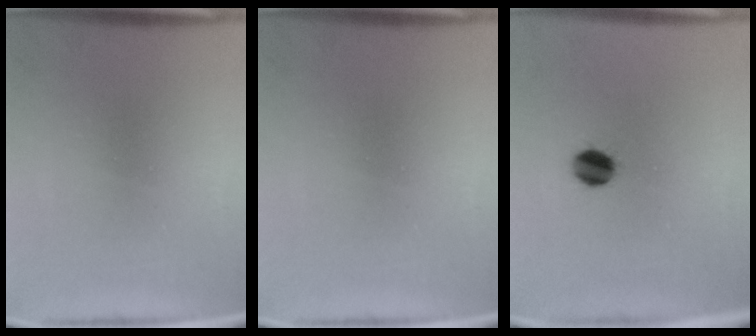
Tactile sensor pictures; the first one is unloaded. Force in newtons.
{"total": 0.0}
{"total": 5.3}